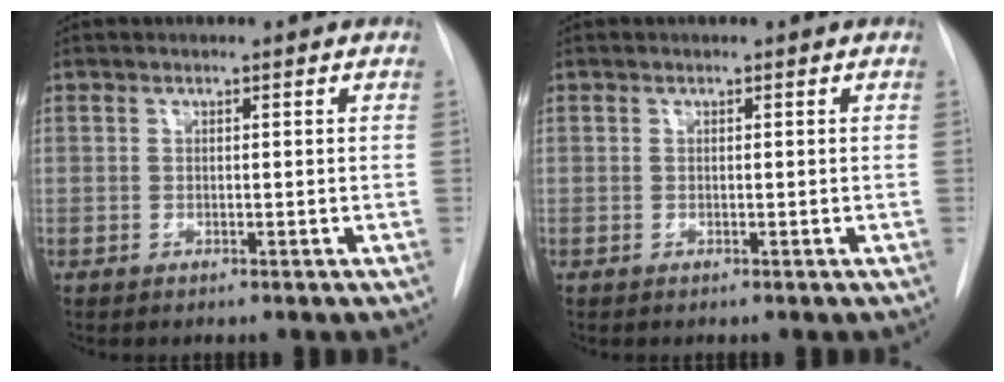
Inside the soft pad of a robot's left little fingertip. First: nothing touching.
{"total": 0.0}